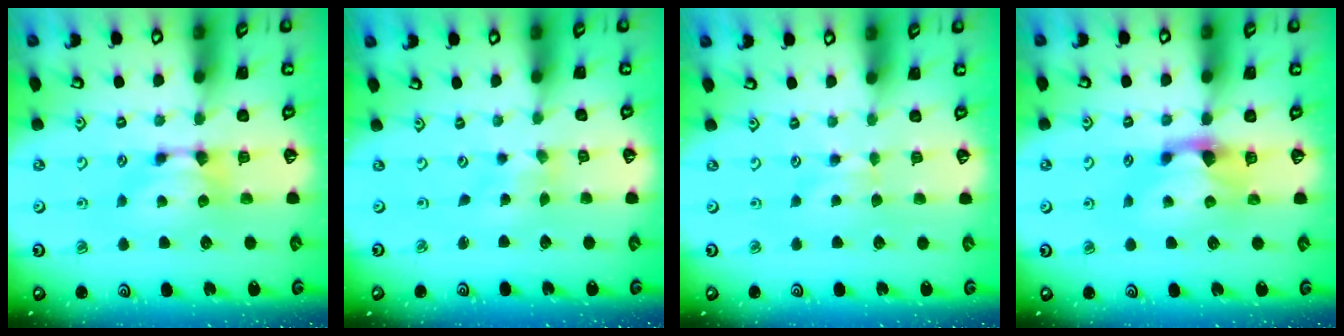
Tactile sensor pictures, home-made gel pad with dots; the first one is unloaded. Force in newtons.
{"total": 4.0, "press": 4.0, "slide": 0.8}
{"total": 2.4, "press": 2.4, "slide": 0.4}
{"total": 1.5, "press": 1.2, "slide": 0.9}